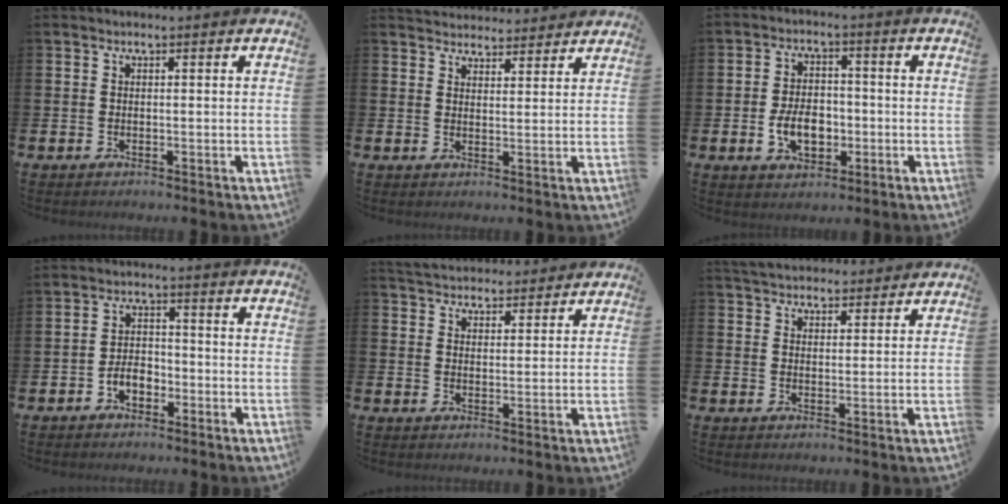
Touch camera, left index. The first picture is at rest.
{"total": 3.9, "force": [3.7, 0.9, -0.2], "torque": [-0.001, -0.020, 0.068]}
{"total": 5.5, "force": [-1.3, 3.7, 3.8], "torque": [-0.049, 0.000, -0.028]}
{"total": 3.2, "force": [-1.8, 1.9, 1.9], "torque": [-0.038, 0.008, -0.035]}
{"total": 4.4, "force": [4.3, 0.9, -0.2], "torque": [-0.015, -0.020, 0.080]}
{"total": 4.4, "force": [4.3, 1.0, 0.2], "torque": [-0.011, -0.021, 0.079]}